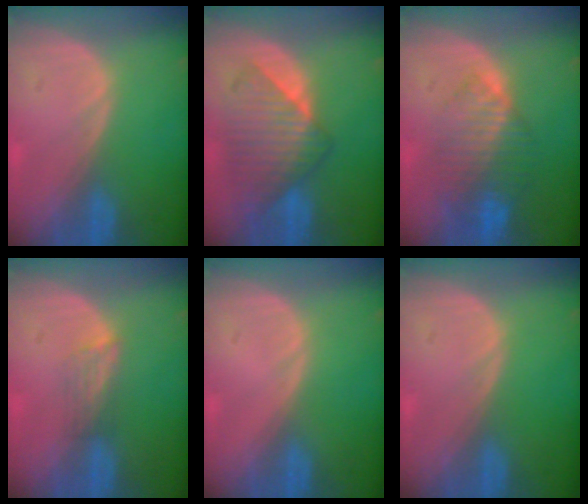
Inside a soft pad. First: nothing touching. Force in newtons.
{"total": 8.4, "press": 8.2, "slide": 2.1}
{"total": 8.4, "press": 7.2, "slide": 4.3}
{"total": 2.4, "press": 1.9, "slide": 1.5}
{"total": 0.0}
{"total": 0.0}